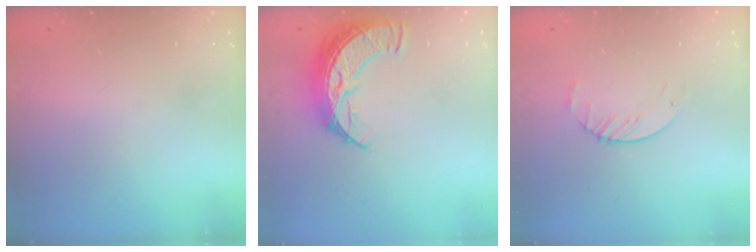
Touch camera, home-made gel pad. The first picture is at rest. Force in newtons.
{"total": 9.6, "press": 9.6, "slide": 0.6}
{"total": 3.1, "press": 3.1, "slide": 0.4}